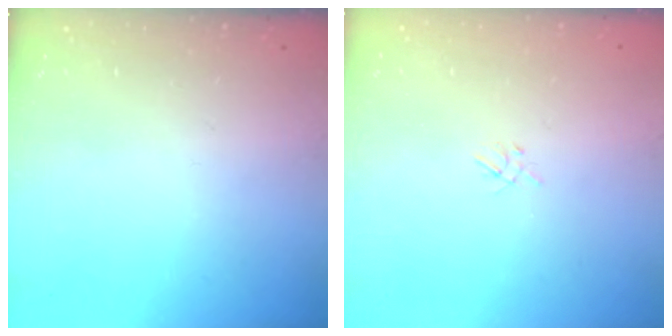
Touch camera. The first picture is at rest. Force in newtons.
{"total": 2.0, "press": 2.0, "slide": 0.4}